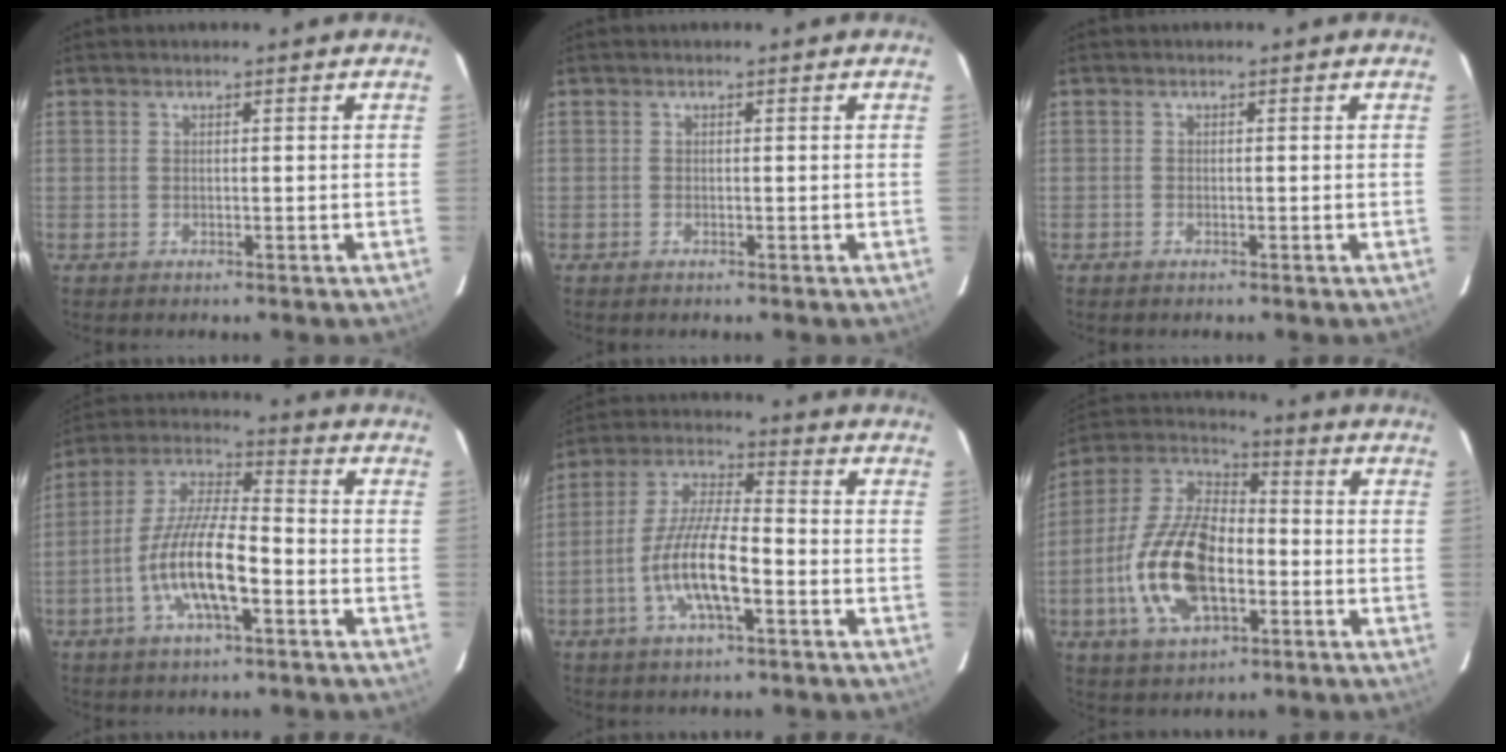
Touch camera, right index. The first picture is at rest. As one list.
[{"total": 0.0}, {"total": 0.6, "force": [-0.5, 0.3, 0.1], "torque": [-0.003, 0.000, -0.011]}, {"total": 13.6, "force": [-4.9, 3.5, 12.2], "torque": [-0.246, -0.003, -0.095]}, {"total": 12.2, "force": [-4.4, 3.1, 10.9], "torque": [-0.225, -0.002, -0.085]}, {"total": 18.2, "force": [-4.8, 9.3, 14.9], "torque": [-0.313, 0.003, -0.088]}]